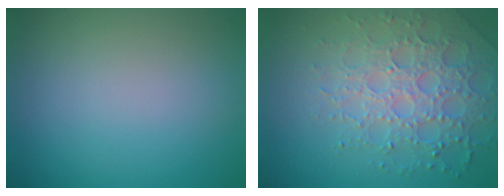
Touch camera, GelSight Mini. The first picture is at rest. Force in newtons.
{"total": 4.9, "press": 4.7, "slide": 1.3}